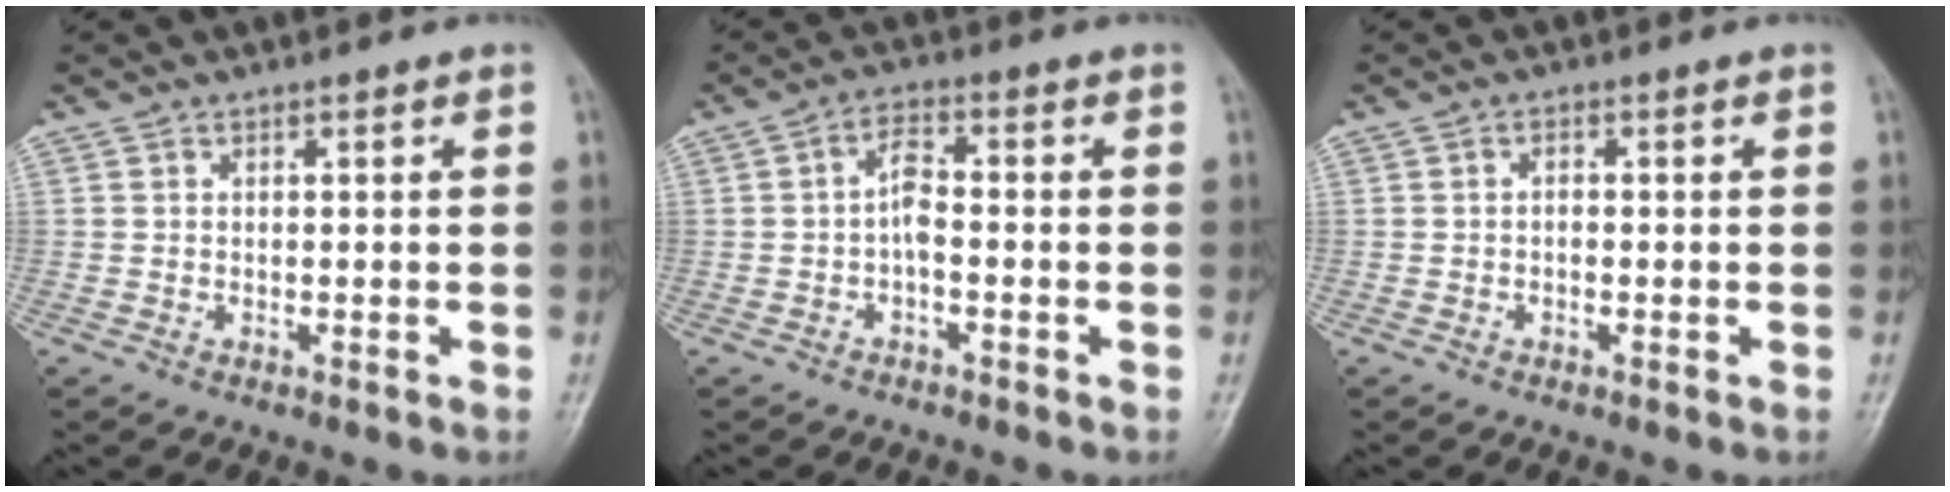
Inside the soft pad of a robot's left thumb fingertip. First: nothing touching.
{"total": 4.0, "force": [-0.8, 1.7, 3.6], "torque": [-0.063, 0.016, -0.022]}
{"total": 1.2, "force": [-0.2, 0.7, 0.9], "torque": [-0.012, 0.005, -0.004]}